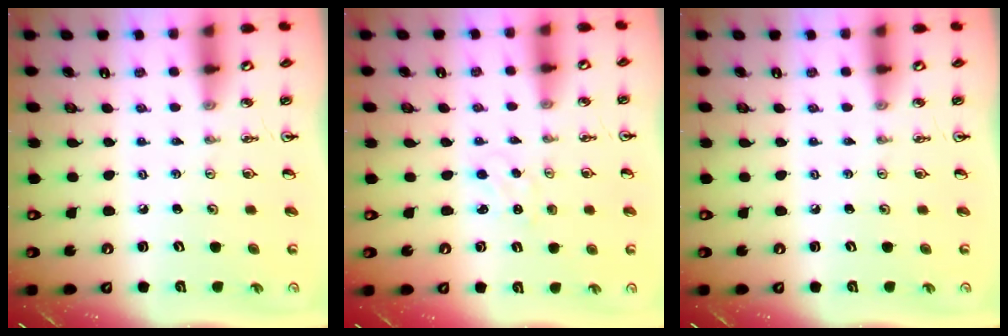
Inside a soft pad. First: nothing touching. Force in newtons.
{"total": 0.0}
{"total": 0.0}